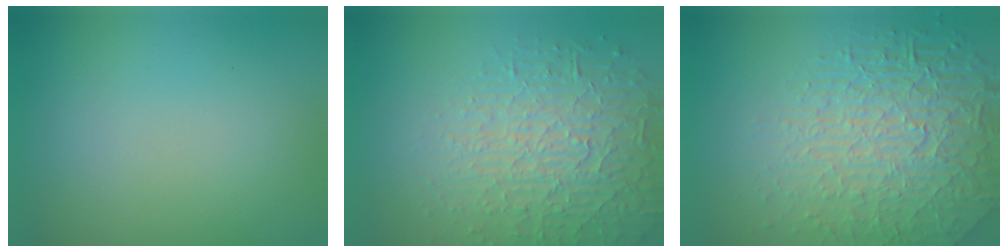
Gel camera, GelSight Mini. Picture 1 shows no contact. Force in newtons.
{"total": 5.9, "press": 4.7, "slide": 3.5}
{"total": 8.9, "press": 6.0, "slide": 6.5}